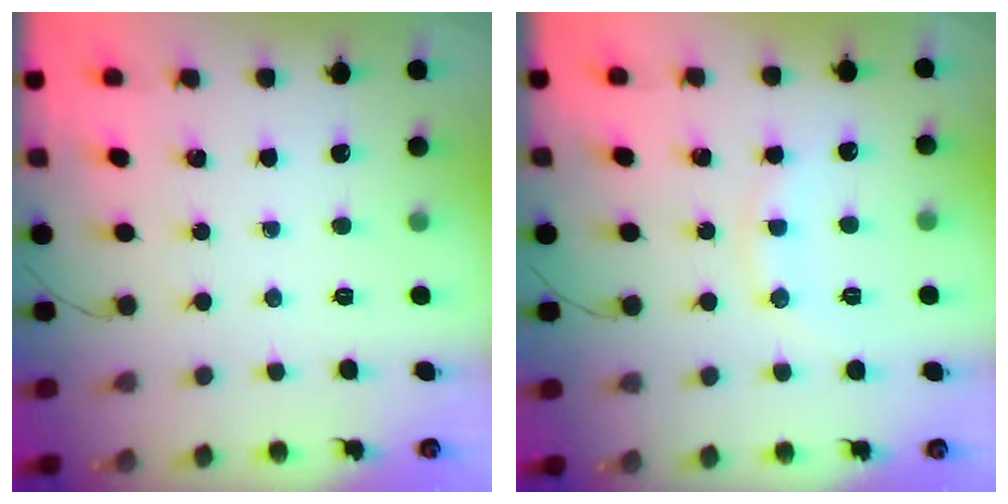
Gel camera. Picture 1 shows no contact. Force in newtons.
{"total": 7.8, "press": 7.8, "slide": 0.7}